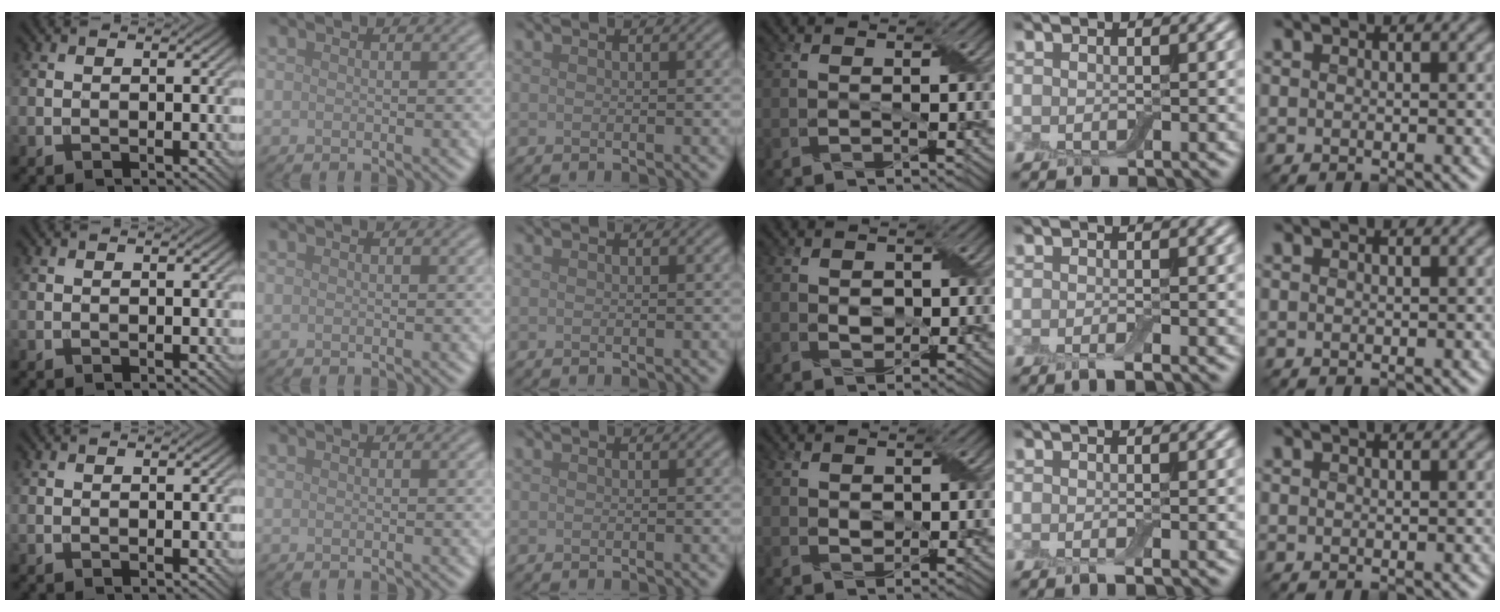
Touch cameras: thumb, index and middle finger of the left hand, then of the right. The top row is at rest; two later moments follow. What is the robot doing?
{"motion": "peel", "object": "small bumper sticker"}